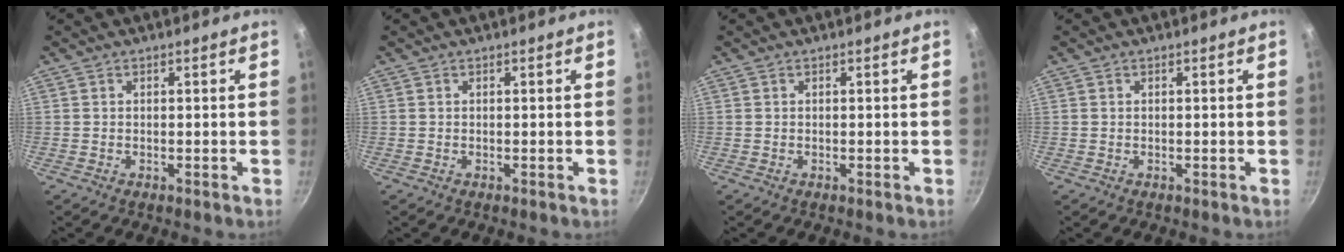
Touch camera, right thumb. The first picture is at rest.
{"total": 0.0}
{"total": 0.0}
{"total": 0.0}